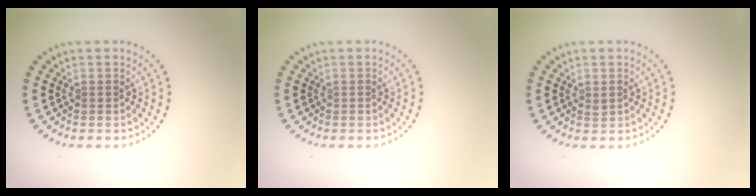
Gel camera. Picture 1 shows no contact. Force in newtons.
{"total": 0.0}
{"total": 0.5, "press": 0.5, "slide": 0.2}